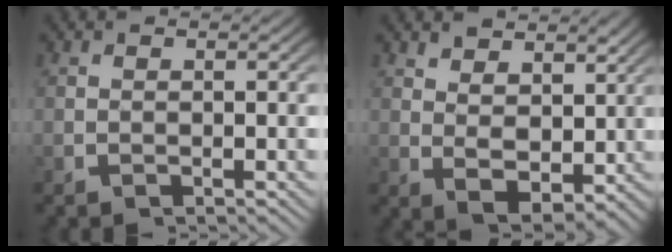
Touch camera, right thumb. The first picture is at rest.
{"total": 4.8, "force": [1.6, 3.3, 3.1], "torque": [-0.053, -0.020, 0.038]}